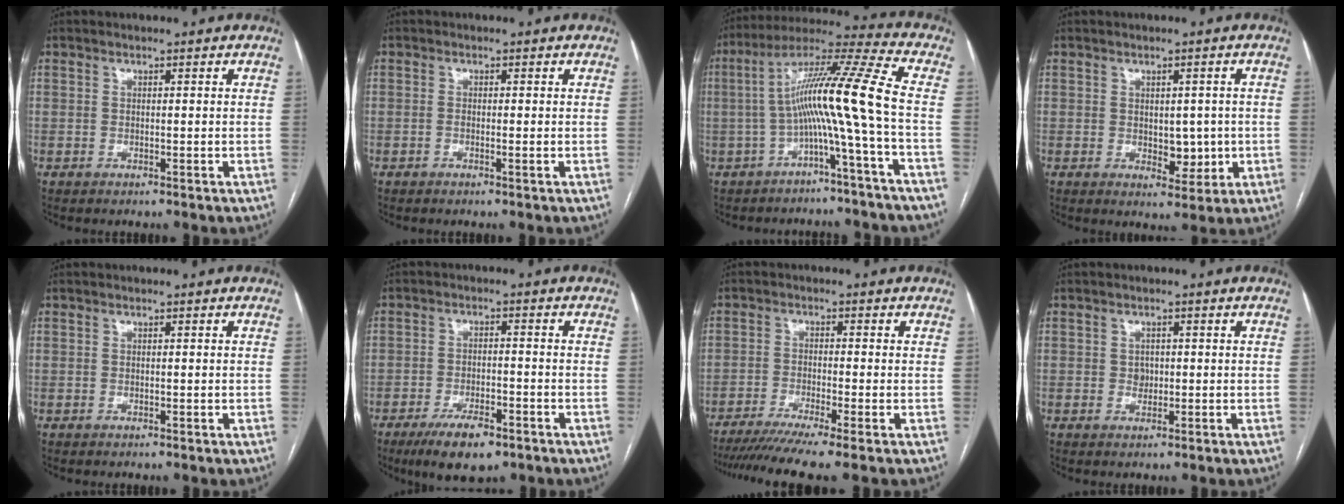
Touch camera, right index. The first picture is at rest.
{"total": 0.7, "force": [-0.3, 0.0, 0.6], "torque": [-0.011, 0.001, -0.005]}
{"total": 12.6, "force": [-2.3, -2.2, 12.2], "torque": [-0.208, 0.036, -0.048]}
{"total": 4.6, "force": [-0.4, 2.8, 3.6], "torque": [-0.042, 0.002, 0.006]}
{"total": 0.0}
{"total": 8.0, "force": [-5.2, 2.5, 5.5], "torque": [-0.096, -0.009, -0.083]}
{"total": 9.4, "force": [-7.3, -1.2, 5.8], "torque": [-0.083, -0.020, -0.115]}
{"total": 1.5, "force": [-0.1, 1.3, 0.8], "torque": [-0.011, 0.003, 0.002]}